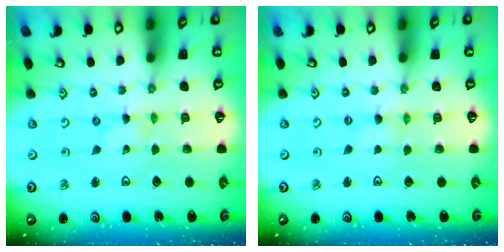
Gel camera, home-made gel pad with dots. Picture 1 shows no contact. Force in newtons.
{"total": 0.0}